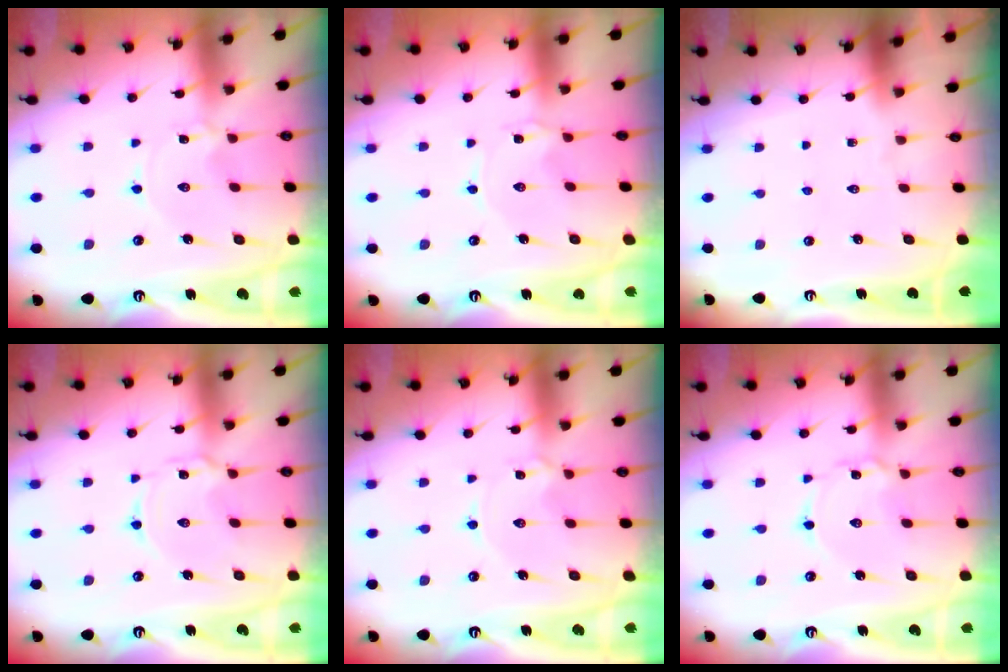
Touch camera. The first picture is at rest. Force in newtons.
{"total": 0.8, "press": 0.8, "slide": 0.1}
{"total": 0.0}
{"total": 2.2, "press": 2.2, "slide": 0.3}
{"total": 2.2, "press": 2.2, "slide": 0.2}
{"total": 2.4, "press": 2.4, "slide": 0.1}